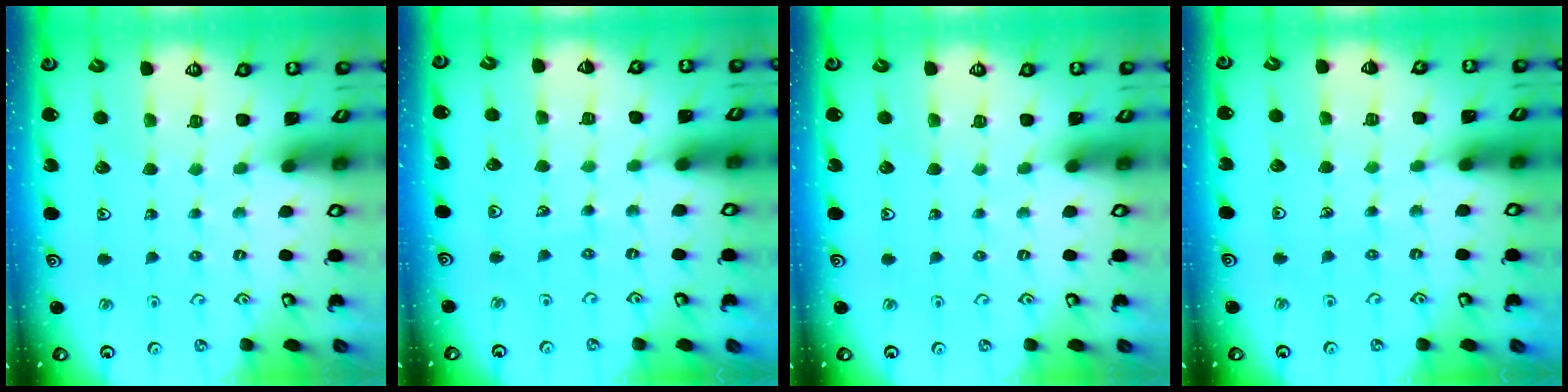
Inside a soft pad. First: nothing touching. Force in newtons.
{"total": 3.5, "press": 3.2, "slide": 1.4}
{"total": 0.0}
{"total": 3.5, "press": 3.5, "slide": 0.4}